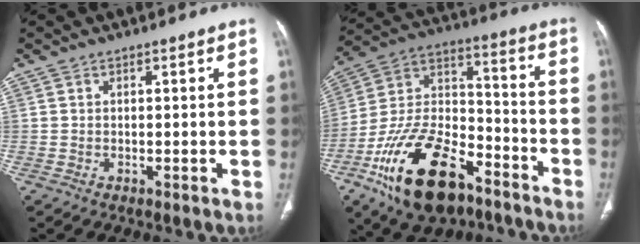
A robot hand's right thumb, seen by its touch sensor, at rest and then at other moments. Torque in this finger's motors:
{"motor_torque": [2.17, 0.83, 2.01, -0.77, 0.67]}